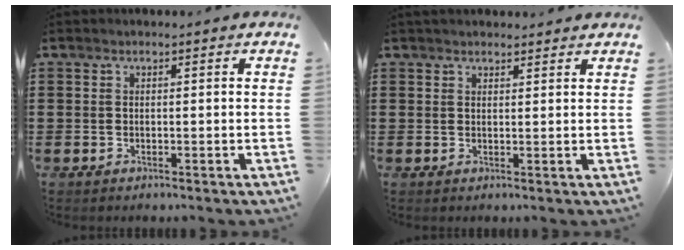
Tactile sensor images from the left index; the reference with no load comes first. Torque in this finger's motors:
{"motor_torque": [0.41, -0.75, 0.52, 0.12]}